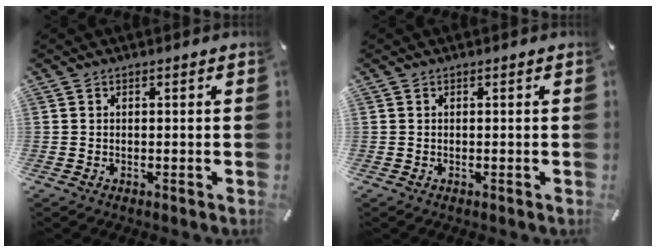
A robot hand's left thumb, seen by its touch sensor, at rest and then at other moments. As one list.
[{"total": 0.0}]